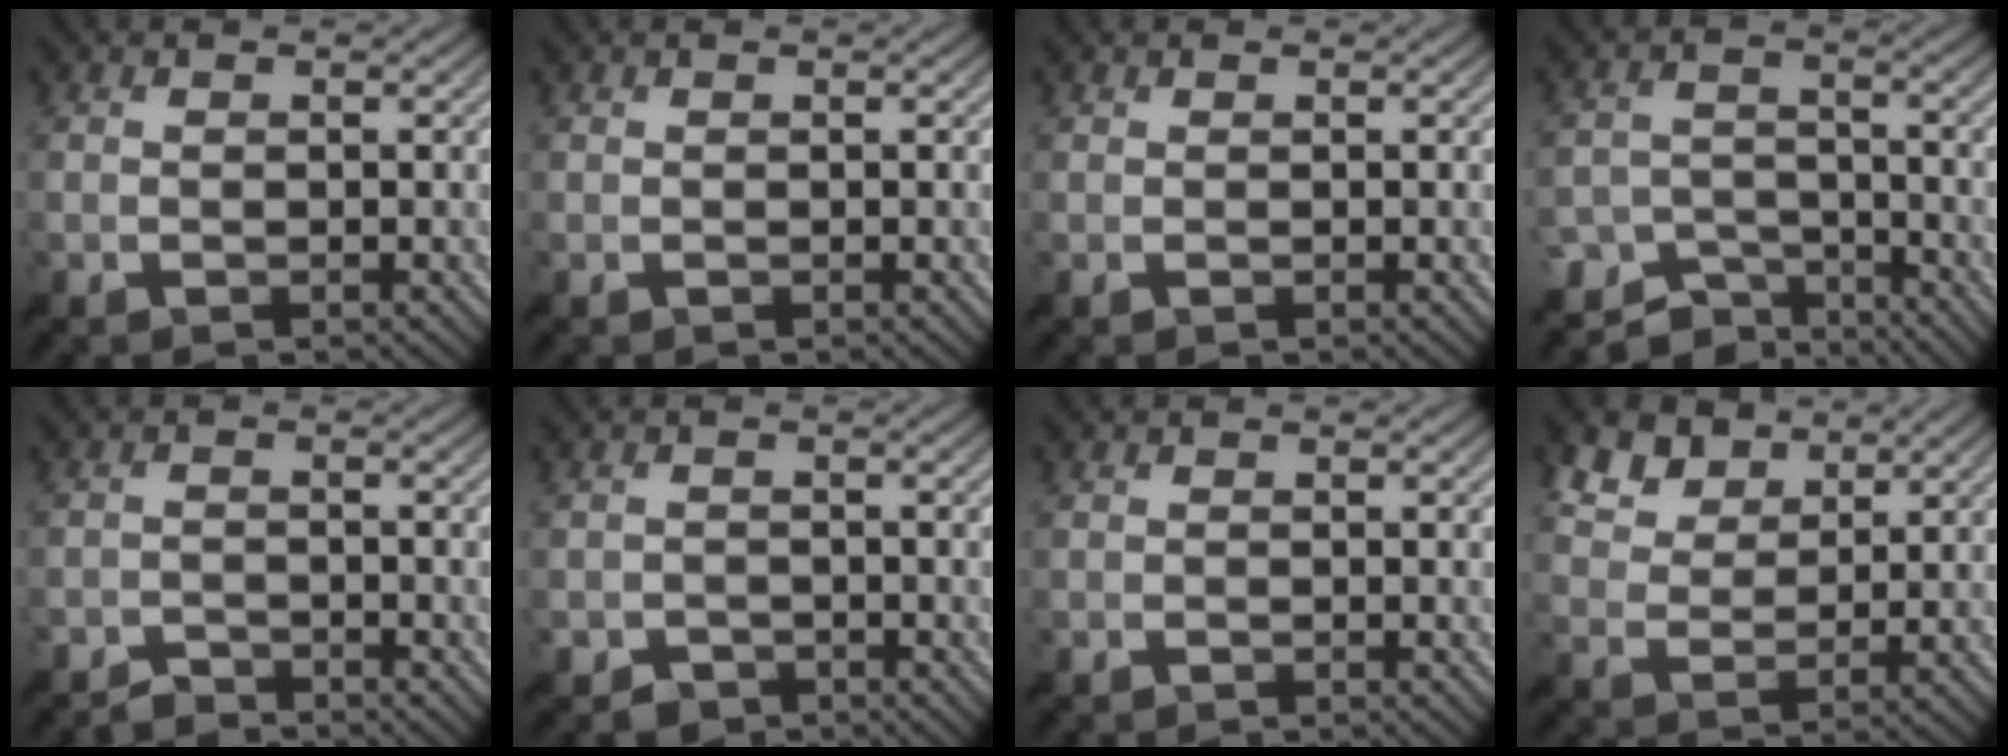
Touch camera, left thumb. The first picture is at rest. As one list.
[{"total": 0.0}, {"total": 0.0}, {"total": 8.3, "force": [-6.8, 4.4, 2.1], "torque": [-0.035, -0.011, -0.107]}, {"total": 2.2, "force": [-2.2, 0.4, 0.0], "torque": [0.006, 0.001, -0.045]}, {"total": 2.0, "force": [-1.6, 1.2, 0.2], "torque": [0.004, -0.003, -0.034]}, {"total": 0.0}, {"total": 6.4, "force": [4.7, 3.3, 2.9], "torque": [-0.073, 0.003, 0.091]}]